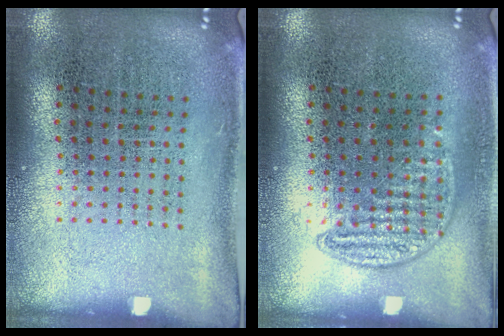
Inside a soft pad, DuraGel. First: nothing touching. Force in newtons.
{"total": 0.8, "press": 0.7, "slide": 0.4}